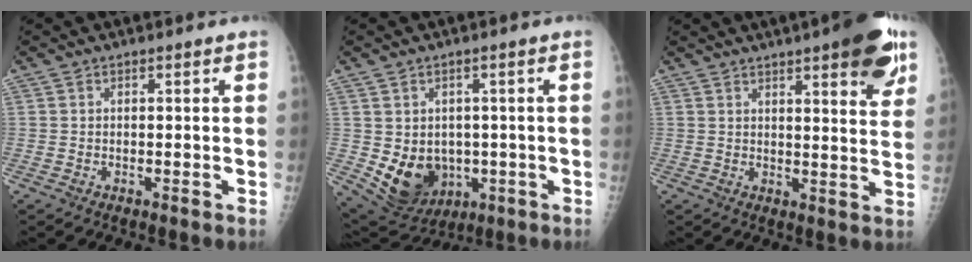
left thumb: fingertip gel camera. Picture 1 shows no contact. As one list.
[{"total": 11.3, "force": [-1.7, 9.1, 6.4], "torque": [-0.078, -0.001, 0.003]}, {"total": 13.5, "force": [7.7, 3.1, 10.6], "torque": [-0.113, -0.029, 0.095]}]